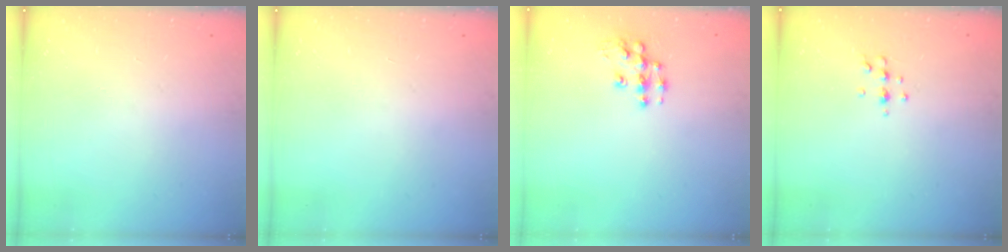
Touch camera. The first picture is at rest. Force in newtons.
{"total": 0.0}
{"total": 9.2, "press": 9.2, "slide": 0.5}
{"total": 5.2, "press": 5.0, "slide": 1.1}